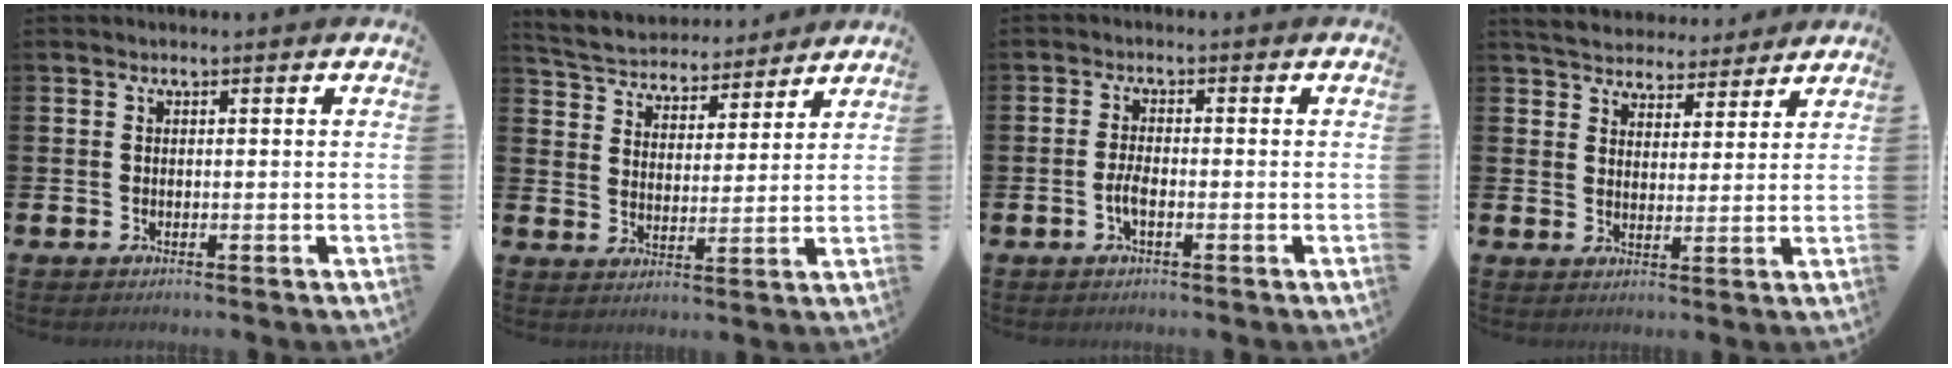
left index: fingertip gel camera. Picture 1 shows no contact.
{"total": 4.6, "force": [4.5, 1.3, -0.2], "torque": [-0.029, -0.037, 0.075]}
{"total": 2.4, "force": [-0.8, 0.8, 2.1], "torque": [-0.052, 0.003, -0.017]}
{"total": 4.9, "force": [4.7, 1.3, -0.1], "torque": [-0.020, -0.031, 0.084]}